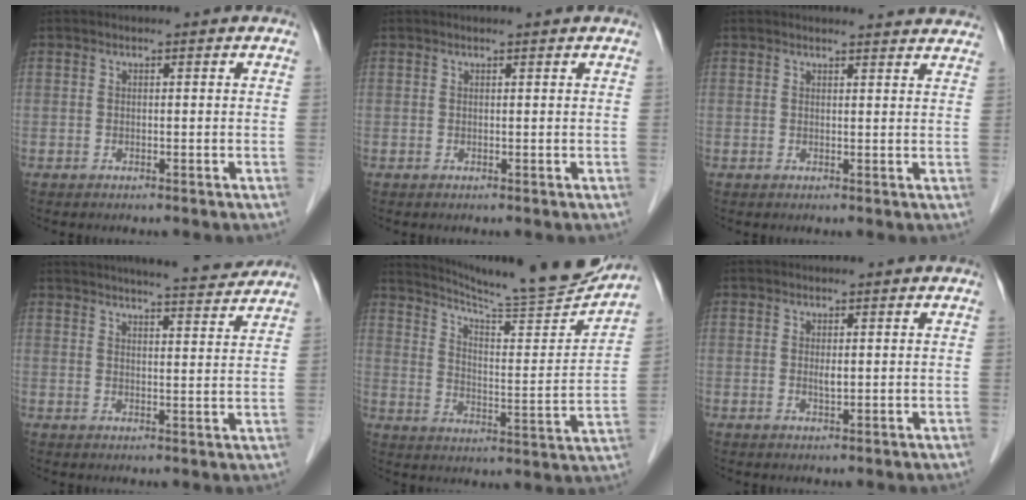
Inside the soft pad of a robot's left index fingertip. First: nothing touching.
{"total": 0.9, "force": [0.8, -0.3, 0.4], "torque": [-0.009, 0.000, 0.010]}
{"total": 8.6, "force": [8.5, 0.7, 1.7], "torque": [-0.004, -0.010, 0.070]}
{"total": 12.5, "force": [11.4, 0.6, 5.0], "torque": [-0.074, -0.008, 0.141]}
{"total": 18.4, "force": [17.4, -0.4, 6.2], "torque": [-0.102, -0.069, 0.244]}
{"total": 1.0, "force": [-0.4, 0.2, 0.9], "torque": [-0.020, -0.009, -0.005]}